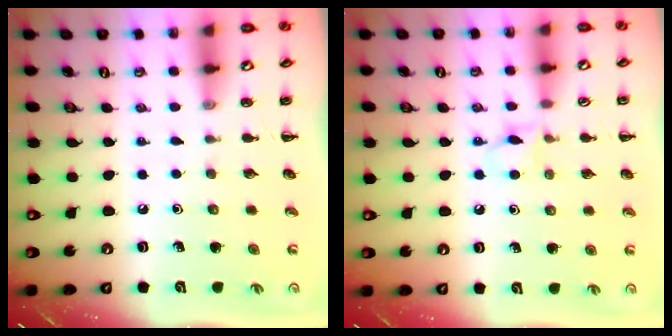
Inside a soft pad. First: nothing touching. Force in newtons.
{"total": 4.4, "press": 4.0, "slide": 1.7}